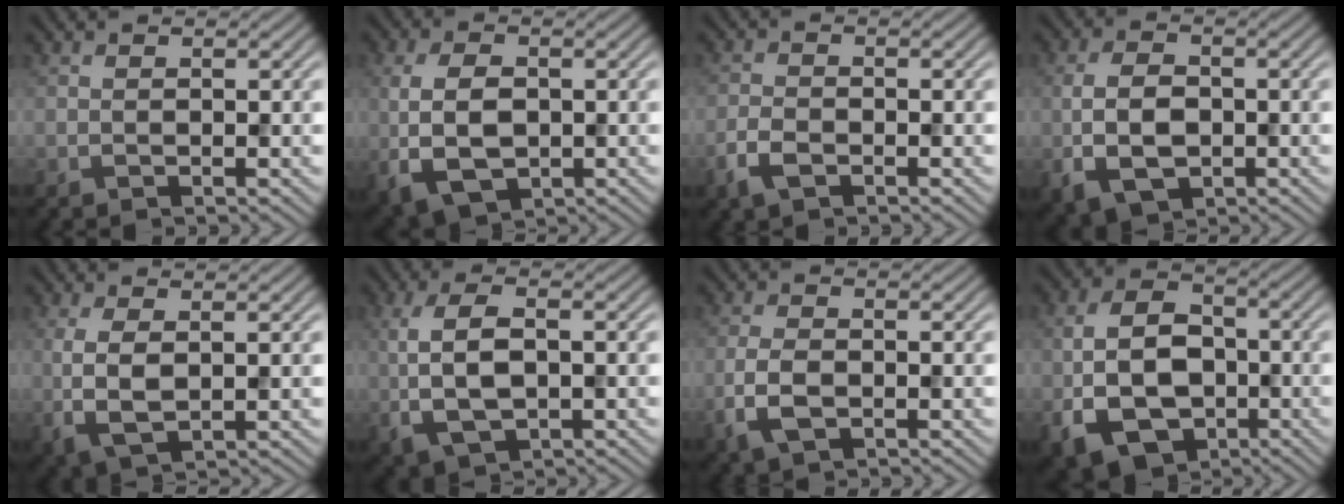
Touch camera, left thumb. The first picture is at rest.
{"total": 7.2, "force": [-0.7, 4.5, 5.5], "torque": [-0.128, -0.009, -0.011]}
{"total": 3.2, "force": [-1.8, 1.6, 2.0], "torque": [-0.046, -0.005, -0.043]}
{"total": 6.3, "force": [-1.4, 4.0, 4.6], "torque": [-0.102, -0.008, -0.028]}
{"total": 4.7, "force": [0.5, 2.1, 4.2], "torque": [-0.104, -0.005, 0.011]}
{"total": 7.0, "force": [-0.2, 3.6, 6.0], "torque": [-0.136, 0.000, -0.004]}
{"total": 4.3, "force": [-1.6, 2.3, 3.3], "torque": [-0.079, -0.005, -0.035]}
{"total": 11.6, "force": [-3.3, 7.8, 7.9], "torque": [-0.168, -0.012, -0.068]}